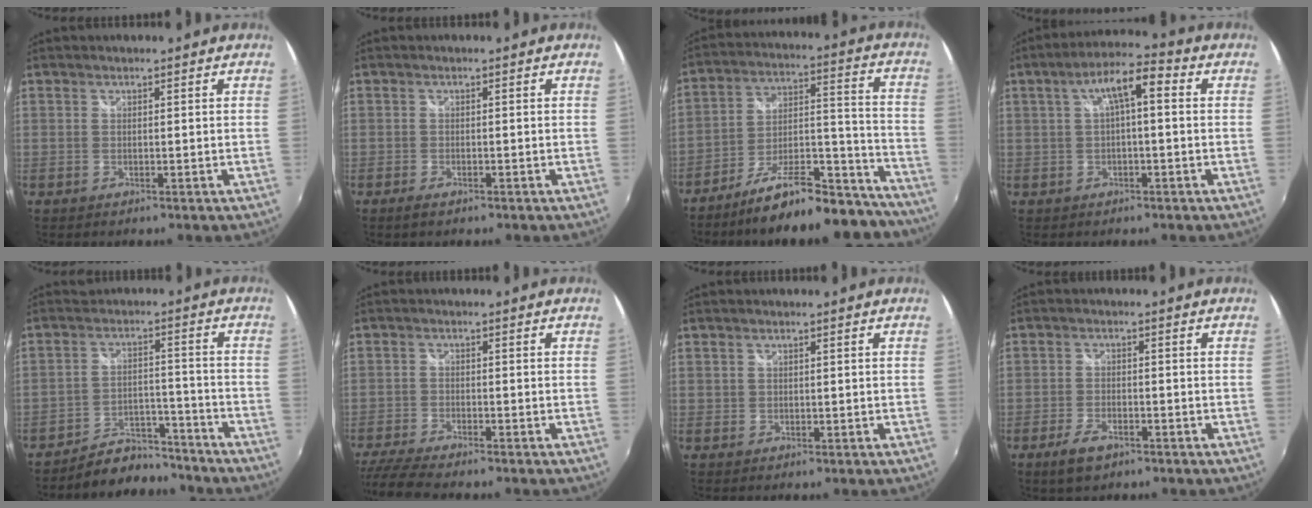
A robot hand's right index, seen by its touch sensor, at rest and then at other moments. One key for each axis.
{"total": 2.0, "fx": -1.5, "fy": 0.7, "fz": 1.1, "tx": -0.026, "ty": -0.007, "tz": -0.028}
{"total": 23.5, "fx": -19.8, "fy": 6.3, "fz": 10.9, "tx": -0.156, "ty": 0.029, "tz": -0.275}
{"total": 7.3, "fx": 1.1, "fy": 2.1, "fz": 6.9, "tx": -0.125, "ty": 0.023, "tz": 0.022}
{"total": 9.7, "fx": -9.1, "fy": 3.5, "fz": 0.6, "tx": -0.021, "ty": 0.021, "tz": -0.130}
{"total": 8.9, "fx": -7.9, "fy": 1.2, "fz": 3.9, "tx": -0.113, "ty": -0.031, "tz": -0.142}
{"total": 0.7, "fx": 0.0, "fy": 0.7, "fz": 0.1, "tx": 0.001, "ty": -0.002, "tz": -0.002}
{"total": 5.1, "fx": -3.3, "fy": 2.4, "fz": 3.0, "tx": -0.077, "ty": -0.006, "tz": -0.058}